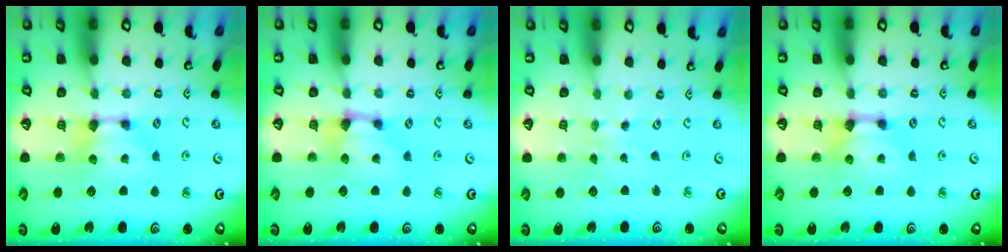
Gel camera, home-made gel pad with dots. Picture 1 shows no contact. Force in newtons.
{"total": 2.0, "press": 1.9, "slide": 0.7}
{"total": 4.5, "press": 4.4, "slide": 0.3}
{"total": 0.6, "press": 0.4, "slide": 0.5}